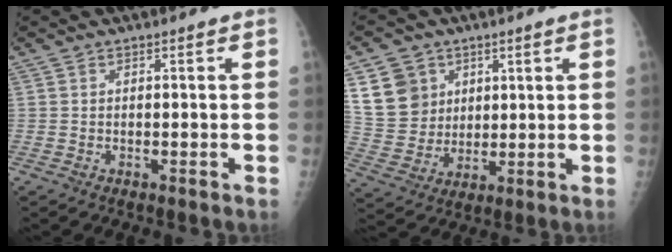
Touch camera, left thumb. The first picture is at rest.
{"total": 11.0, "force": [4.7, 9.2, 3.6], "torque": [-0.041, -0.019, 0.102]}